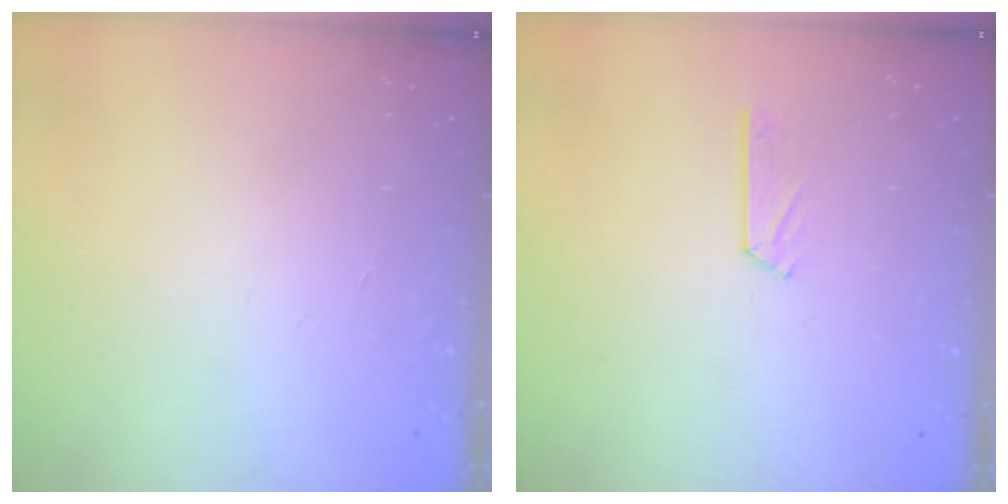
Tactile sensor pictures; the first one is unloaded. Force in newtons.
{"total": 3.9, "press": 3.9, "slide": 0.5}